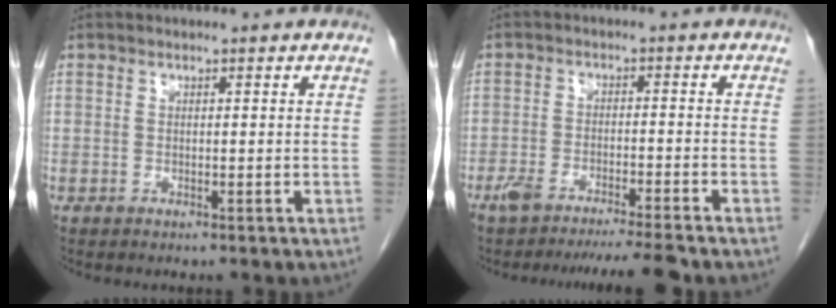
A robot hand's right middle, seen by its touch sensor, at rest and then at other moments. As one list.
[{"total": 7.8, "force": [-6.9, -0.7, 3.6], "torque": [-0.046, -0.008, -0.110]}]